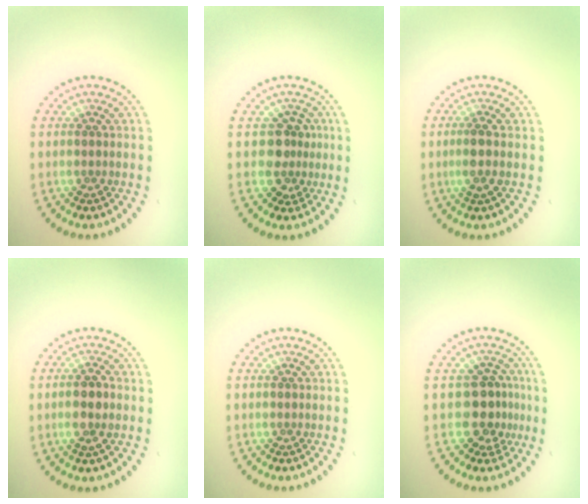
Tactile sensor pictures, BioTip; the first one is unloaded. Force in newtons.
{"total": 2.7, "press": 2.3, "slide": 1.5}
{"total": 1.2, "press": 0.8, "slide": 0.8}
{"total": 2.6, "press": 2.5, "slide": 0.7}
{"total": 0.0}
{"total": 3.3, "press": 2.8, "slide": 1.7}